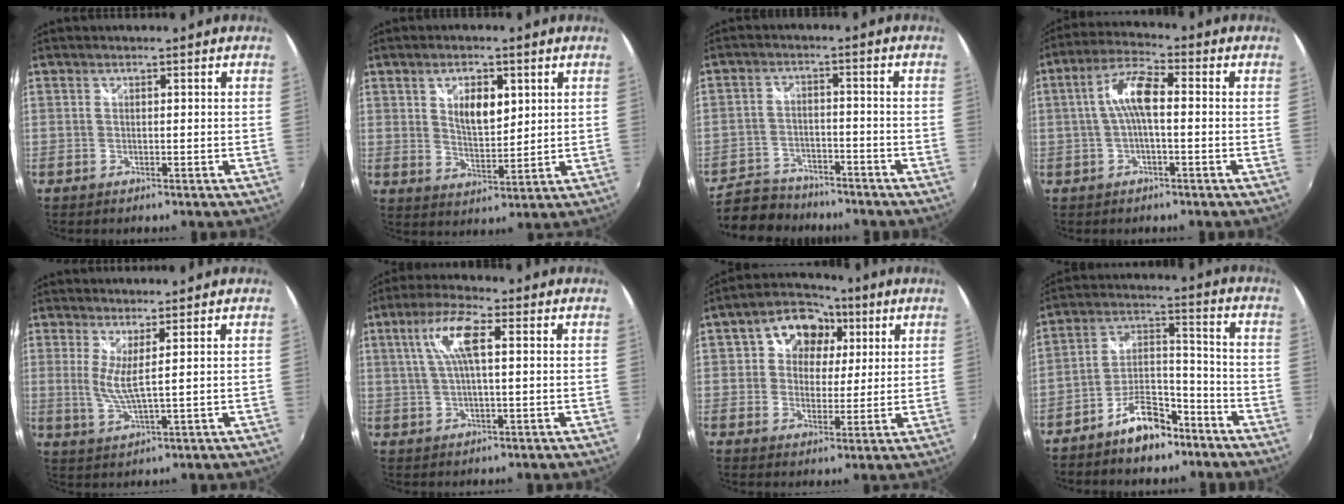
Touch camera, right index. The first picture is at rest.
{"total": 6.9, "force": [2.6, 3.4, 5.4], "torque": [-0.089, 0.002, 0.049]}
{"total": 11.8, "force": [-10.0, 5.1, 3.7], "torque": [-0.112, -0.008, -0.161]}
{"total": 7.1, "force": [-0.2, 2.1, 6.8], "torque": [-0.141, 0.019, -0.004]}
{"total": 4.0, "force": [1.6, -0.2, 3.6], "torque": [-0.077, -0.017, 0.025]}
{"total": 8.1, "force": [2.1, 1.9, 7.6], "torque": [-0.147, 0.013, 0.041]}
{"total": 10.0, "force": [3.2, 8.0, 5.0], "torque": [-0.100, 0.025, 0.048]}
{"total": 10.1, "force": [-7.3, 4.5, 5.2], "torque": [-0.093, 0.035, -0.116]}